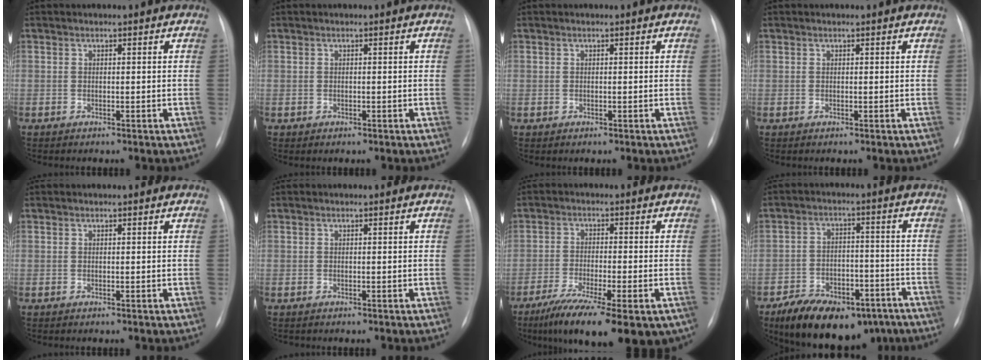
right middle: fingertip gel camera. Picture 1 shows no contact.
{"total": 0.0}
{"total": 0.0}
{"total": 0.0}
{"total": 0.0}
{"total": 0.0}
{"total": 16.2, "force": [-10.1, 4.2, 11.9], "torque": [-0.167, -0.029, -0.155]}
{"total": 16.9, "force": [-11.9, 8.4, 8.7], "torque": [-0.146, 0.015, -0.178]}